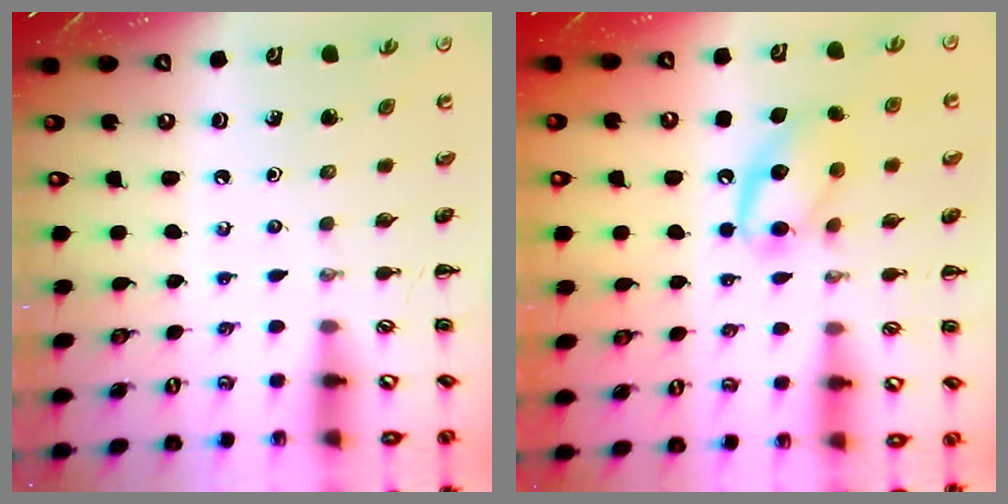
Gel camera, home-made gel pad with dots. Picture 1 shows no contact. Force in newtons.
{"total": 13.5, "press": 13.5, "slide": 1.4}